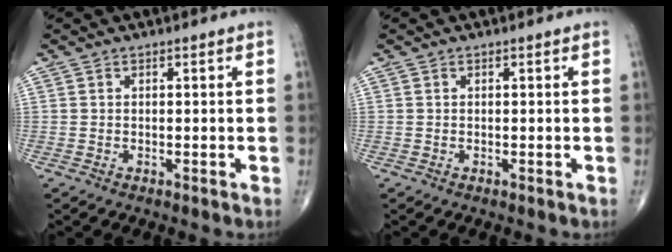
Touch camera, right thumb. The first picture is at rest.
{"total": 0.0}